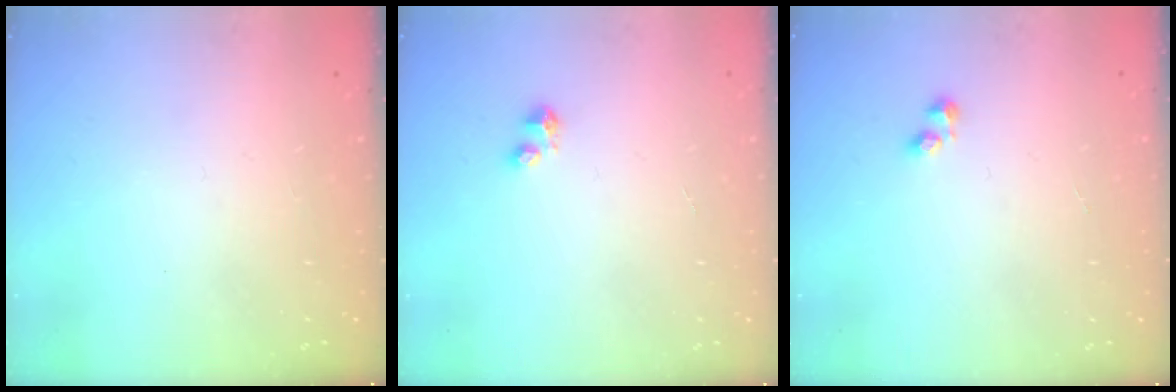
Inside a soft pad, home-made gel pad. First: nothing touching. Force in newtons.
{"total": 2.8, "press": 2.8, "slide": 0.4}
{"total": 1.2, "press": 1.0, "slide": 0.6}